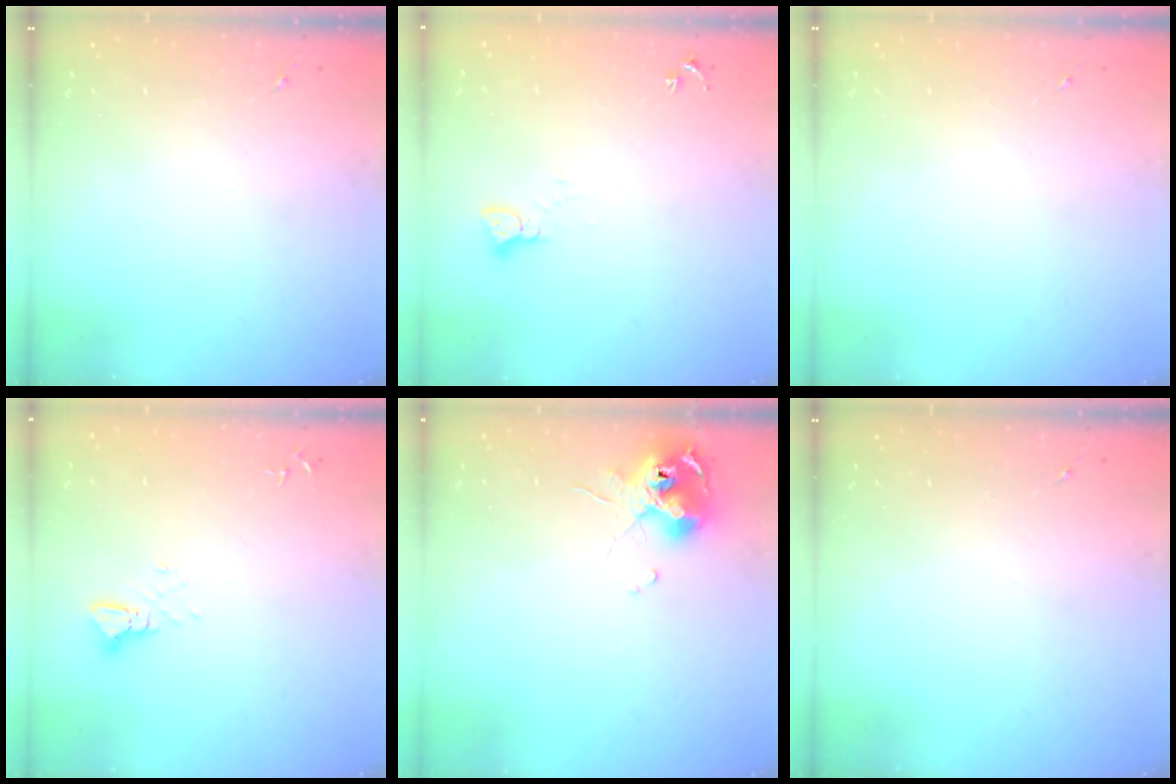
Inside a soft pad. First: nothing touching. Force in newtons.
{"total": 2.2, "press": 2.2, "slide": 0.2}
{"total": 0.0}
{"total": 2.5, "press": 2.5, "slide": 0.1}
{"total": 12.2, "press": 12.1, "slide": 1.3}
{"total": 0.0}